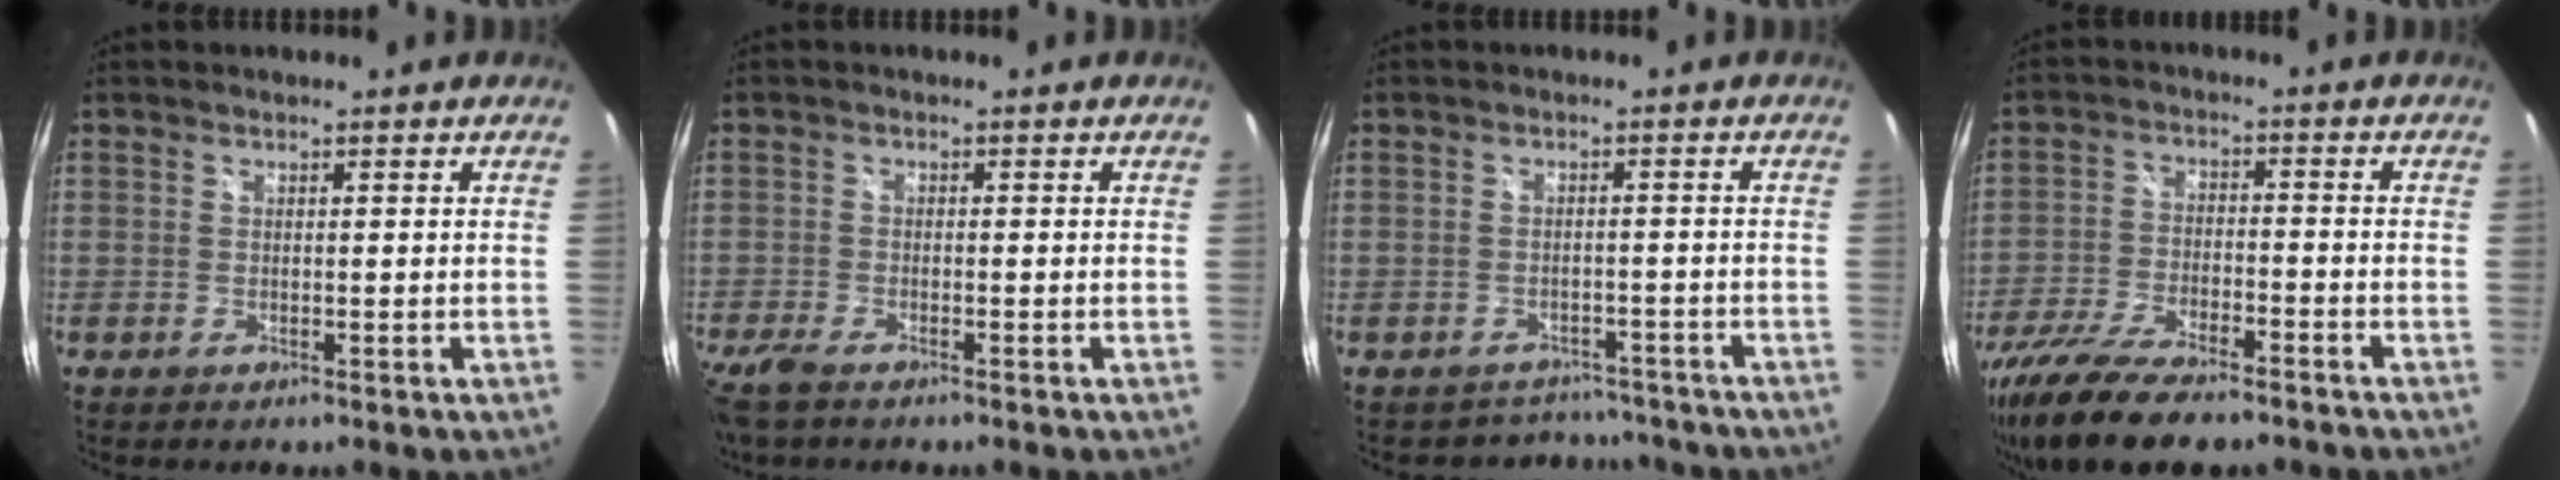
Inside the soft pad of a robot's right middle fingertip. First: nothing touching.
{"total": 5.7, "force": [-4.3, 1.7, 3.3], "torque": [-0.090, -0.023, -0.085]}
{"total": 7.0, "force": [-6.2, 3.2, 0.6], "torque": [-0.016, 0.018, -0.077]}
{"total": 17.8, "force": [-13.9, 5.0, 10.0], "torque": [-0.214, -0.042, -0.242]}